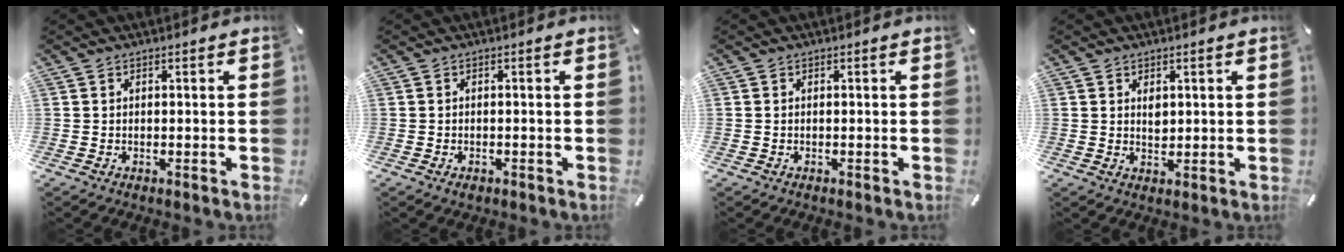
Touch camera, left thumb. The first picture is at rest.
{"total": 1.0, "force": [-0.6, 0.6, 0.5], "torque": [-0.010, 0.001, -0.011]}
{"total": 0.0}
{"total": 2.4, "force": [1.0, 1.7, 1.3], "torque": [-0.014, -0.005, 0.015]}